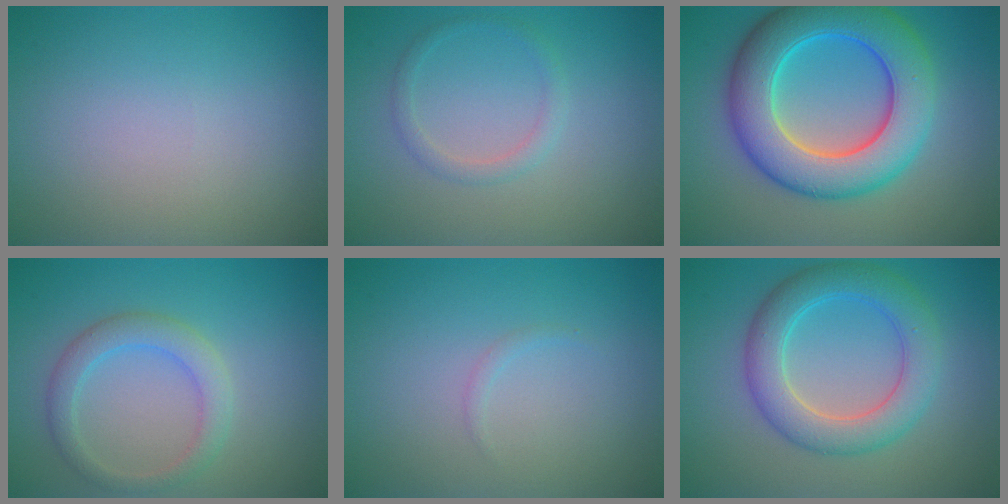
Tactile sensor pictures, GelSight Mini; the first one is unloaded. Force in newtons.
{"total": 1.5, "press": 1.5, "slide": 0.1}
{"total": 10.0, "press": 10.0, "slide": 0.0}
{"total": 2.9, "press": 2.9, "slide": 0.3}
{"total": 0.5, "press": 0.5, "slide": 0.1}
{"total": 5.6, "press": 5.6, "slide": 0.4}